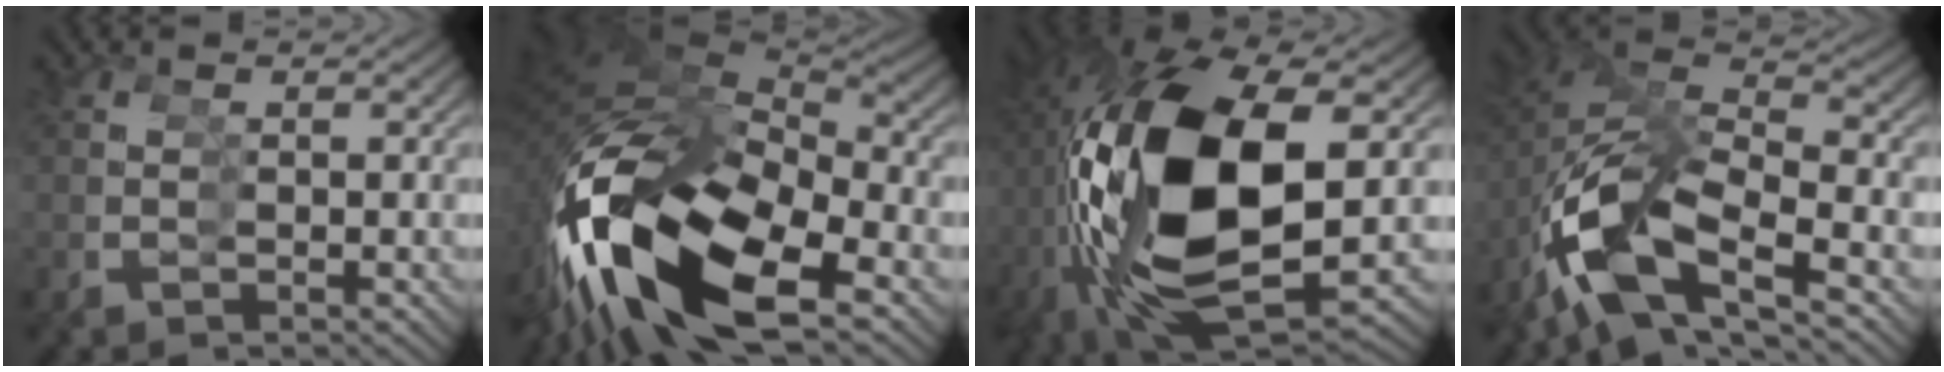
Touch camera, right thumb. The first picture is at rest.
{"total": 18.6, "force": [-0.6, 11.9, 14.3], "torque": [-0.319, -0.021, -0.002]}
{"total": 22.7, "force": [-0.2, 12.2, 19.2], "torque": [-0.380, -0.016, 0.019]}
{"total": 11.7, "force": [-2.2, 8.7, 7.4], "torque": [-0.205, -0.019, -0.028]}